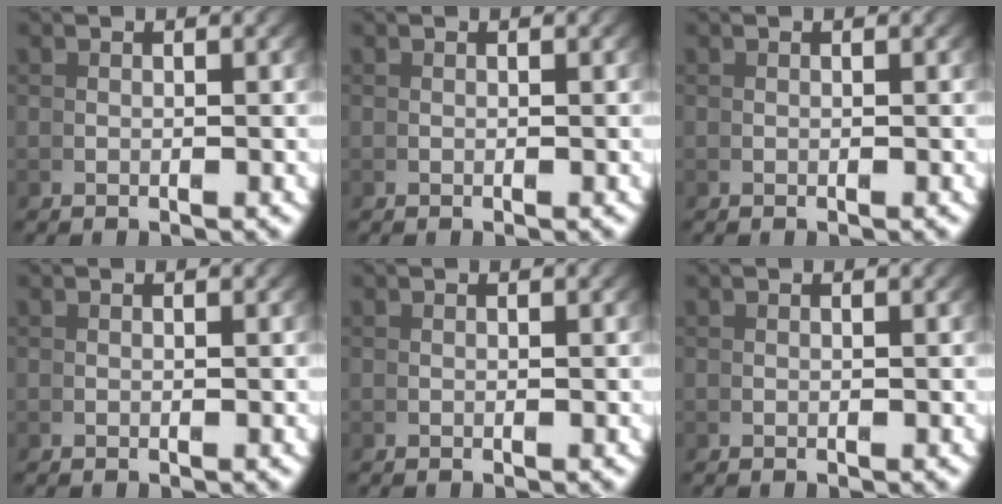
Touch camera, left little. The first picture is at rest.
{"total": 0.0}
{"total": 0.0}
{"total": 0.0}
{"total": 0.0}
{"total": 0.0}